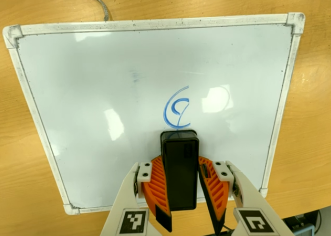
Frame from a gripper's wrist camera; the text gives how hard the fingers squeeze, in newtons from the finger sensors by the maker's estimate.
{"total": 9.5, "left": 9.7, "right": 9.3}